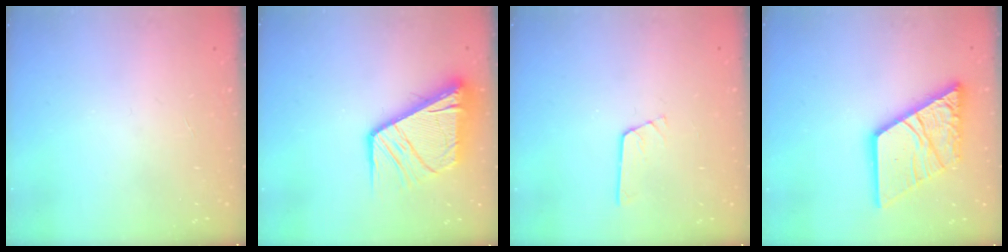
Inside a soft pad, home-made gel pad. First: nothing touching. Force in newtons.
{"total": 15.9, "press": 15.7, "slide": 1.8}
{"total": 2.4, "press": 2.4, "slide": 0.2}
{"total": 18.0, "press": 17.9, "slide": 2.1}